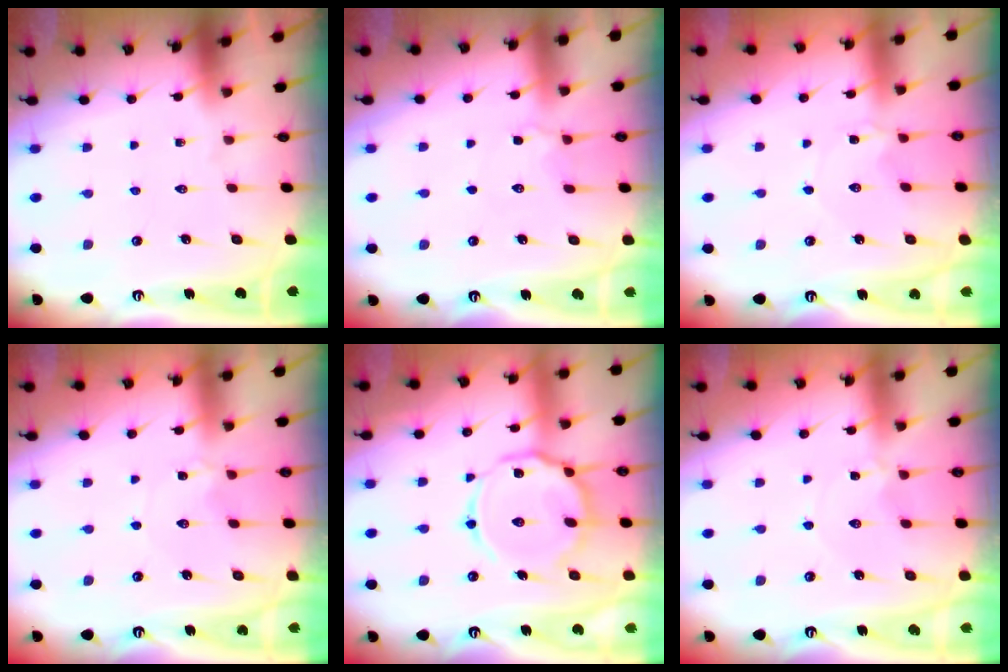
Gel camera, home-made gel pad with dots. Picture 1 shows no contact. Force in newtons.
{"total": 4.2, "press": 4.2, "slide": 0.6}
{"total": 1.4, "press": 1.4, "slide": 0.2}
{"total": 1.0, "press": 1.0, "slide": 0.2}
{"total": 14.4, "press": 14.4, "slide": 1.4}
{"total": 0.0}